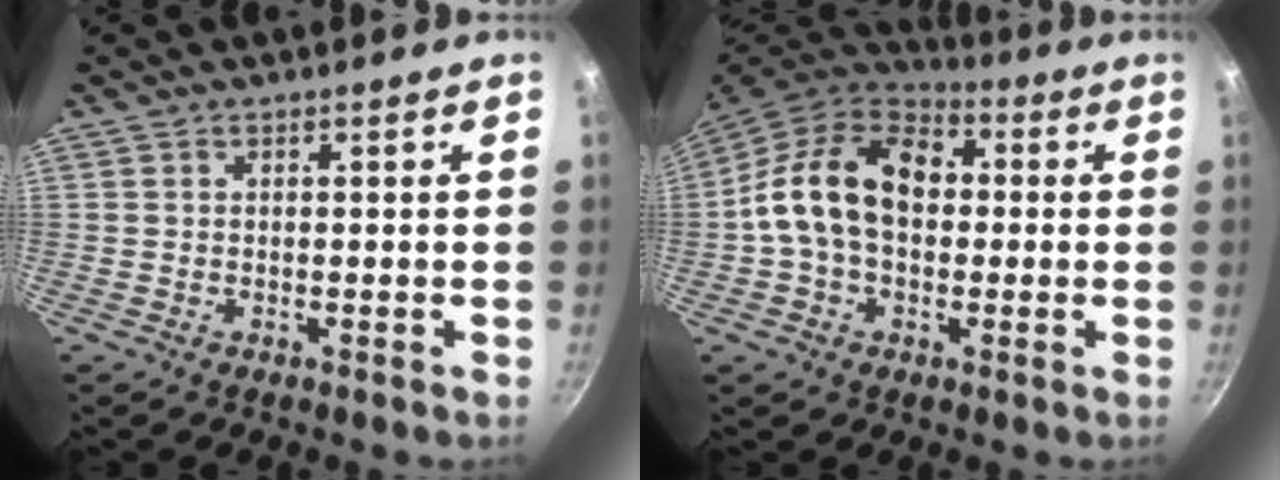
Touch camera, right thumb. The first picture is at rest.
{"total": 16.7, "force": [0.9, 11.8, 11.9], "torque": [-0.173, 0.031, -0.003]}